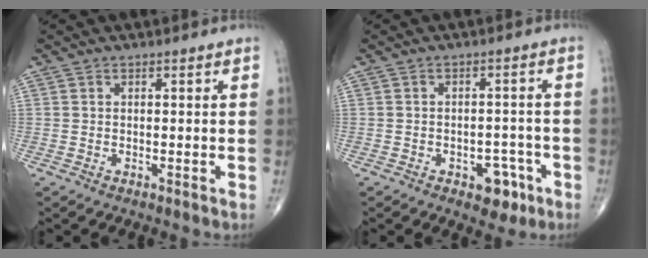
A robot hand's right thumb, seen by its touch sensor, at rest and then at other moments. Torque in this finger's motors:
{"motor_torque": [3.14, 1.87, 0.20, -0.40, 0.03]}